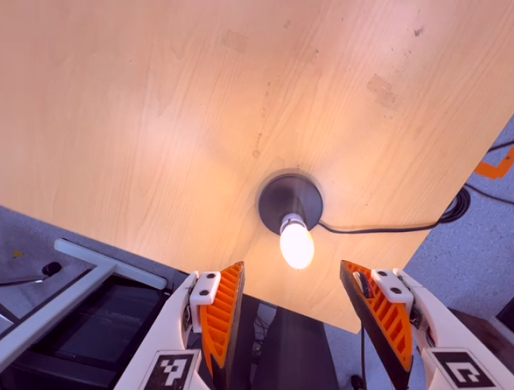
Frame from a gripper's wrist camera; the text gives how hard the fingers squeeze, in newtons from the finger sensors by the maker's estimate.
{"total": 0.0}